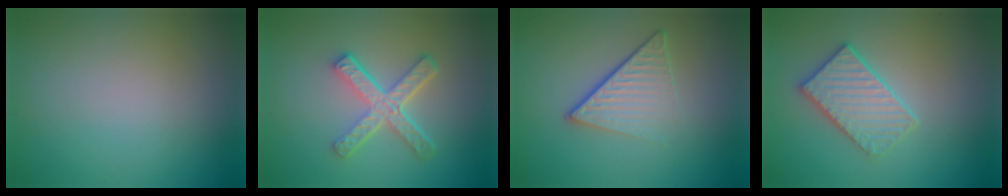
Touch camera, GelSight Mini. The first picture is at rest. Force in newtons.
{"total": 4.9, "press": 3.5, "slide": 3.4}
{"total": 4.6, "press": 2.8, "slide": 3.6}
{"total": 3.4, "press": 3.3, "slide": 0.8}